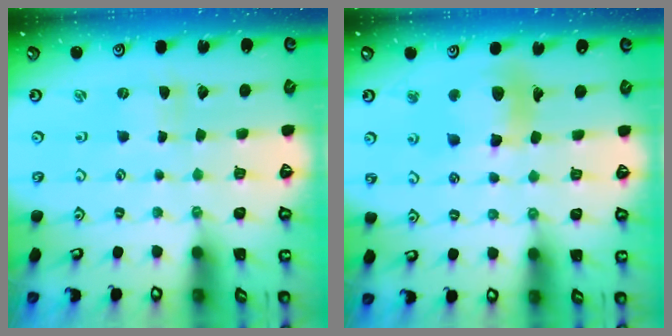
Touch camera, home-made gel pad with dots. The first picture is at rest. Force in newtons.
{"total": 12.1, "press": 12.0, "slide": 1.6}